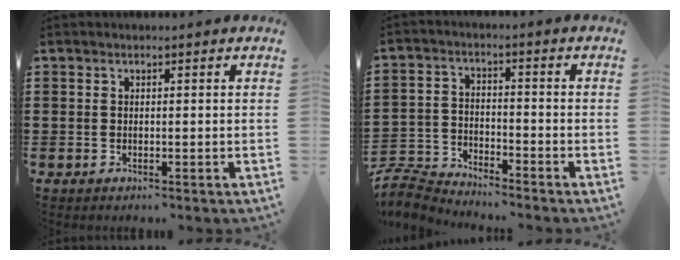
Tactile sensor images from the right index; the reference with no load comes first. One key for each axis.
{"total": 5.1, "fx": -5.0, "fy": 1.0, "fz": 0.5, "tx": -0.029, "ty": 0.003, "tz": -0.107}